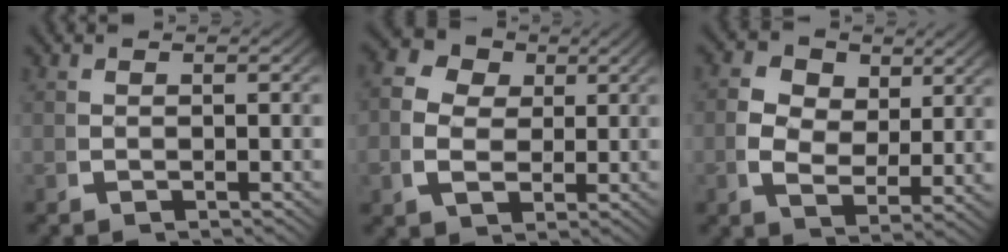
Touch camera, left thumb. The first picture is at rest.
{"total": 6.9, "force": [1.4, 5.6, 3.7], "torque": [-0.078, -0.013, 0.023]}
{"total": 6.0, "force": [1.3, 4.5, 3.7], "torque": [-0.082, -0.030, 0.029]}